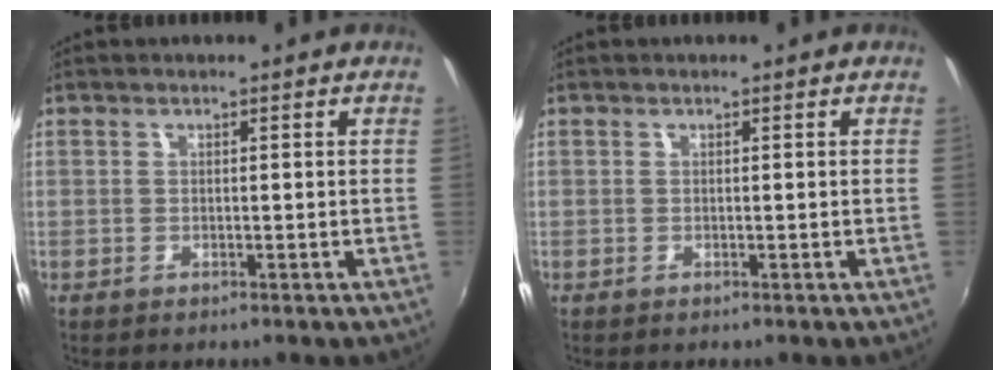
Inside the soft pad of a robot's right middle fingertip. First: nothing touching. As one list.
[{"total": 0.0}]